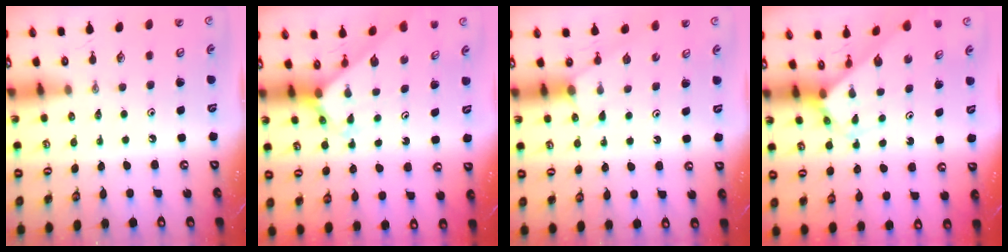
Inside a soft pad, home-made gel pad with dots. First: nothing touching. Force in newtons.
{"total": 2.6, "press": 2.6, "slide": 0.2}
{"total": 2.9, "press": 2.9, "slide": 0.3}
{"total": 2.8, "press": 2.8, "slide": 0.1}